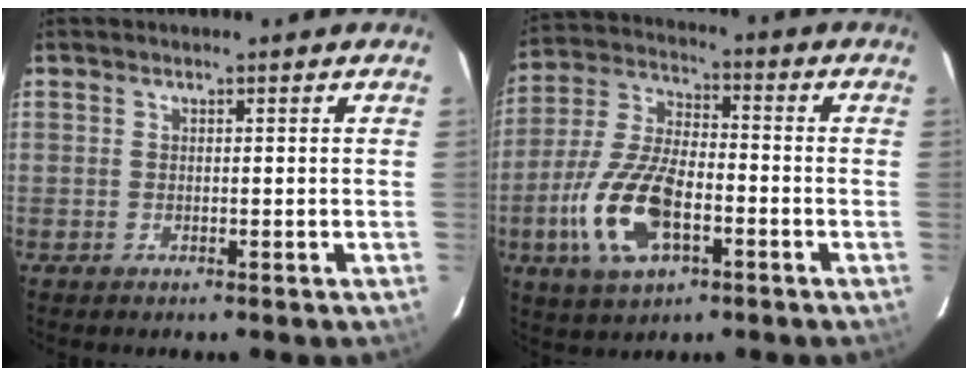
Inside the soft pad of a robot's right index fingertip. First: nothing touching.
{"total": 15.4, "force": [-5.5, 7.0, 12.5], "torque": [-0.278, -0.005, -0.100]}